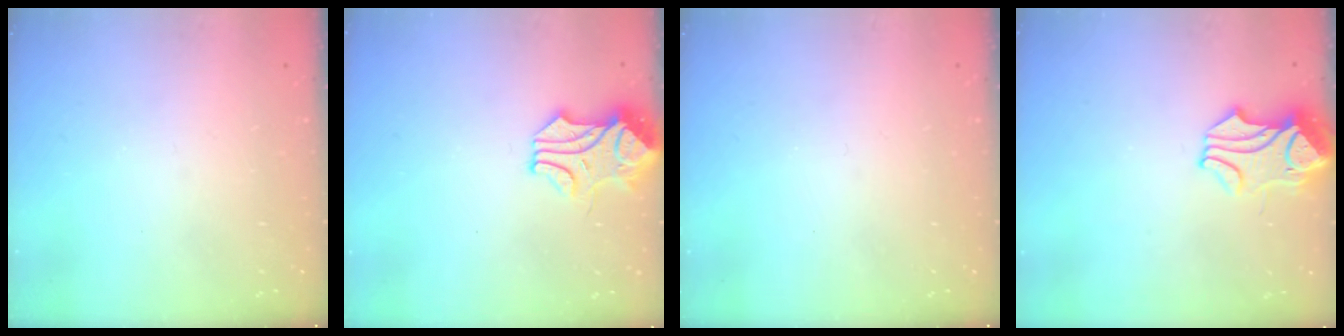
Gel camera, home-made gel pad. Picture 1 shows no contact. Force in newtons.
{"total": 1.2, "press": 1.1, "slide": 0.5}
{"total": 0.0}
{"total": 1.4, "press": 0.9, "slide": 1.0}